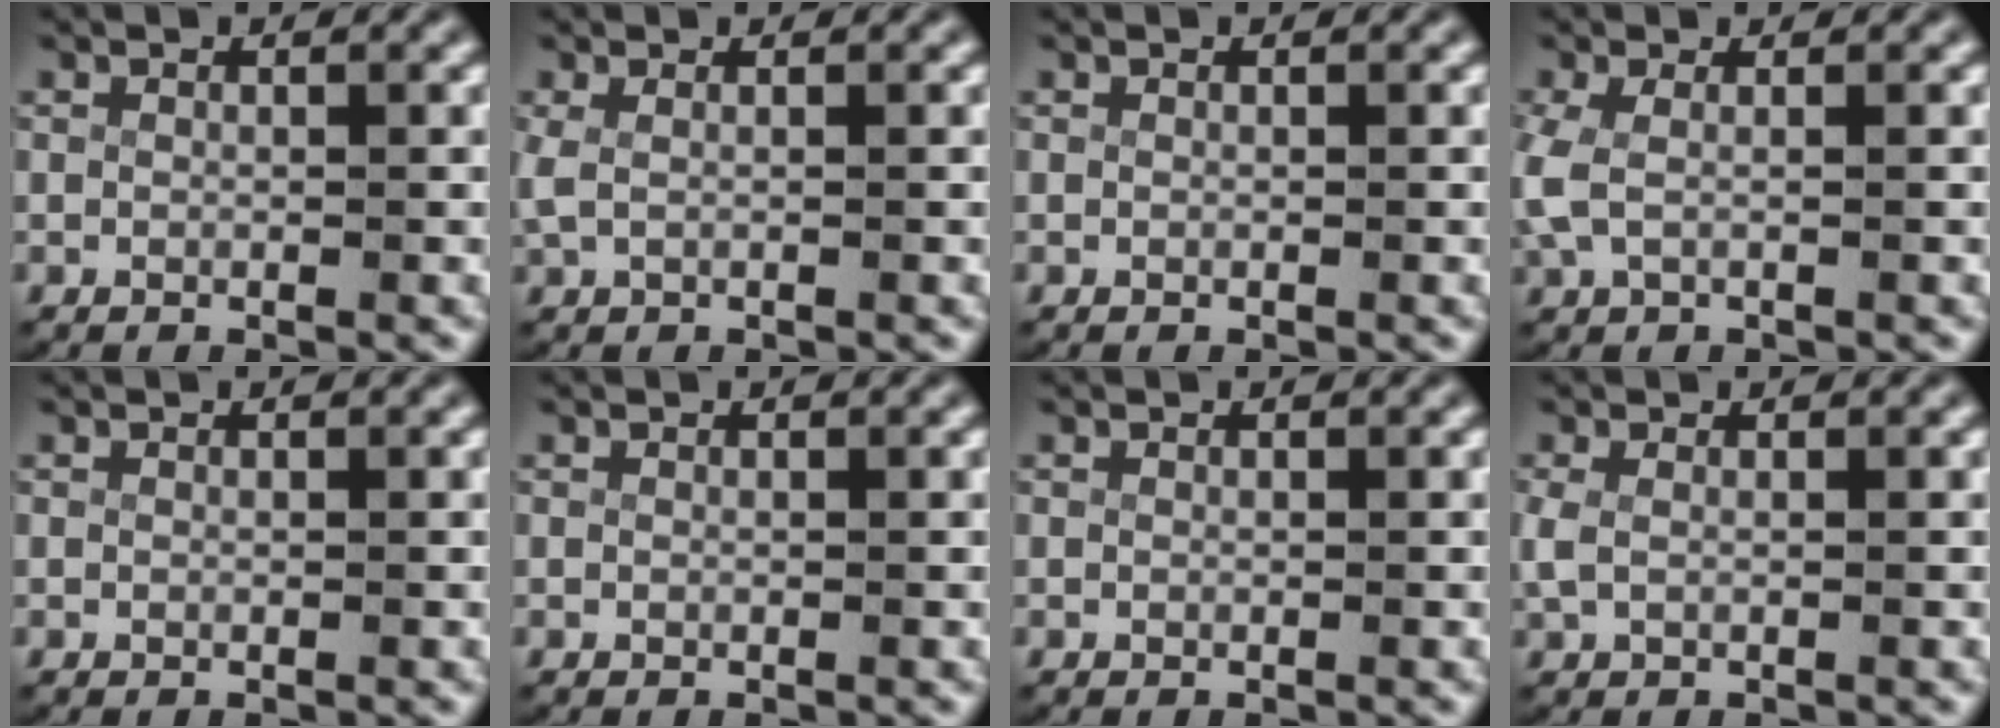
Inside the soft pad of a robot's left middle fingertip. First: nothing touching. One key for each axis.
{"total": 1.3, "fx": 0.3, "fy": 0.5, "fz": 1.1, "tx": -0.038, "ty": -0.003, "tz": 0.010}
{"total": 0.0}
{"total": 2.4, "fx": 0.0, "fy": 1.4, "fz": 1.9, "tx": -0.064, "ty": -0.009, "tz": 0.006}
{"total": 0.0}
{"total": 0.0}
{"total": 0.0}
{"total": 1.3, "fx": 0.1, "fy": 0.7, "fz": 1.1, "tx": -0.042, "ty": -0.007, "tz": 0.010}